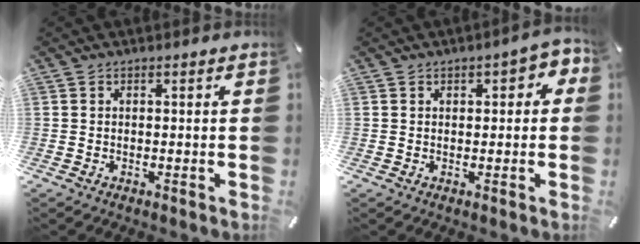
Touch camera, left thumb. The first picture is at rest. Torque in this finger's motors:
{"motor_torque": [0.04, 0.10, 0.21, 0.19, 0.03]}